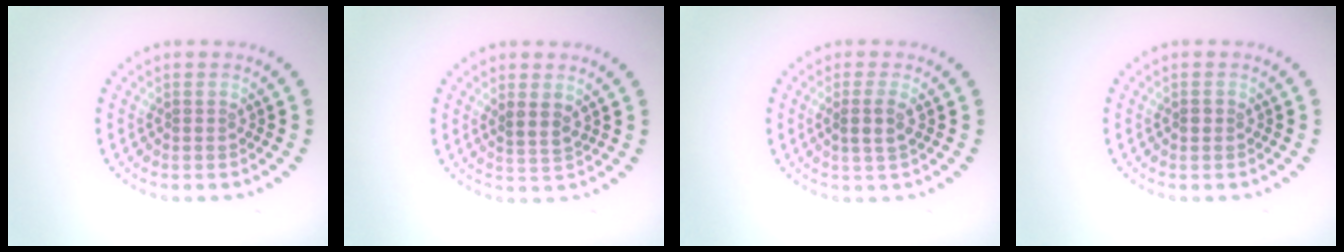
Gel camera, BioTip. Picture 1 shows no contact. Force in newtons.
{"total": 1.9, "press": 1.4, "slide": 1.2}
{"total": 1.7, "press": 1.4, "slide": 1.0}
{"total": 0.7, "press": 0.7, "slide": 0.1}